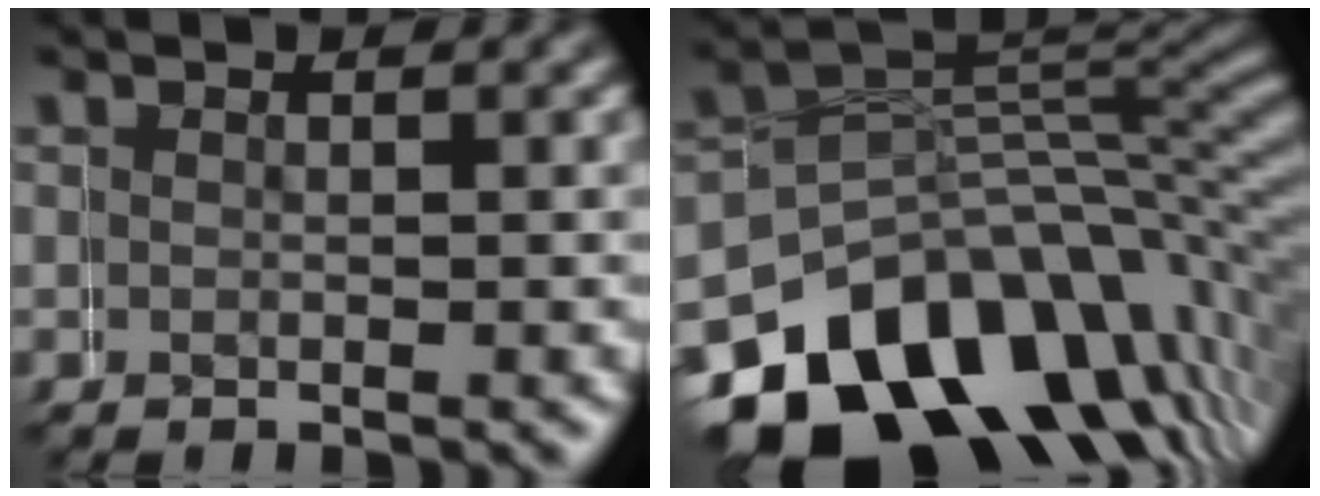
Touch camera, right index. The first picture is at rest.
{"total": 17.1, "force": [-8.1, 11.5, 9.8], "torque": [-0.144, -0.040, -0.112]}